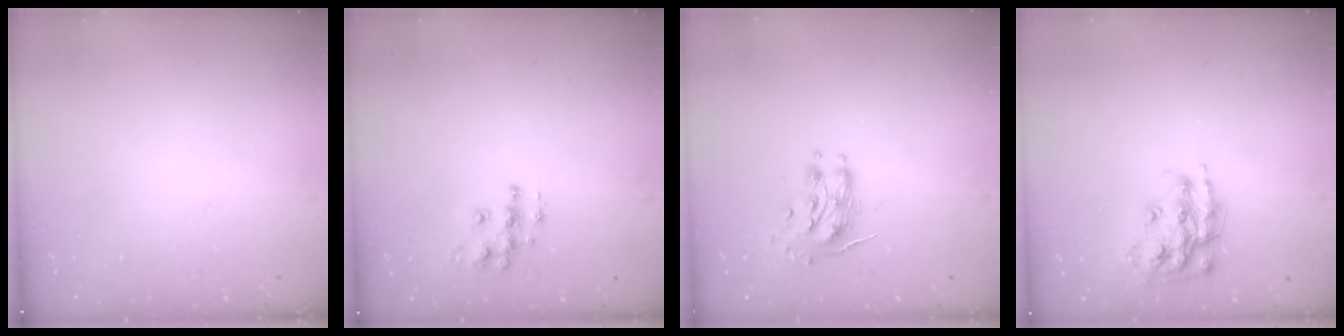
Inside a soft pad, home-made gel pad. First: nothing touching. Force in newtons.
{"total": 8.7, "press": 8.7, "slide": 0.5}
{"total": 8.6, "press": 8.6, "slide": 0.3}
{"total": 15.3, "press": 15.3, "slide": 1.0}